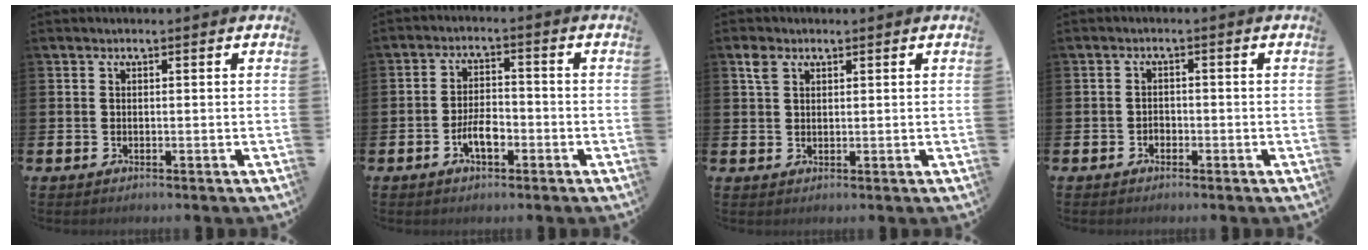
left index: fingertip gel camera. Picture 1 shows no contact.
{"total": 4.0, "force": [-1.7, 1.8, 3.1], "torque": [-0.049, 0.007, -0.032]}
{"total": 2.5, "force": [1.8, 1.4, 1.0], "torque": [-0.005, -0.002, 0.031]}
{"total": 1.2, "force": [-0.7, 0.9, 0.3], "torque": [-0.004, -0.001, -0.017]}